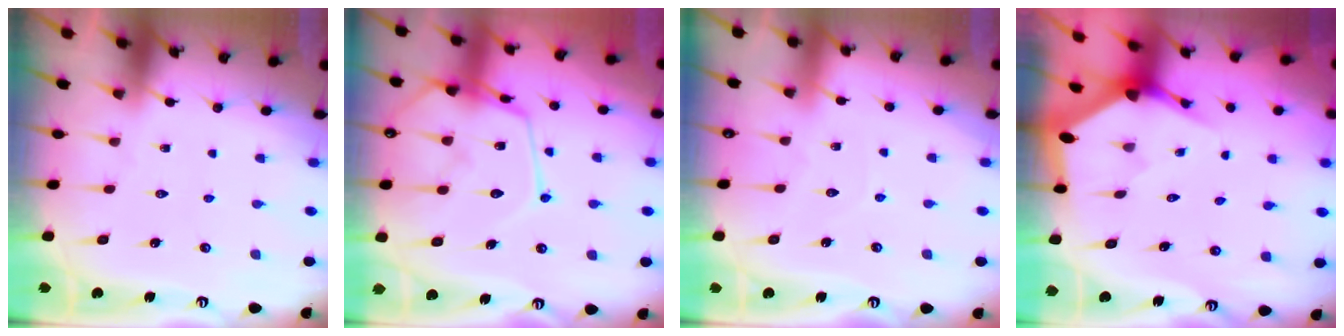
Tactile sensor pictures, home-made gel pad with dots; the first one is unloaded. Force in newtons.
{"total": 15.6, "press": 15.6, "slide": 1.5}
{"total": 2.9, "press": 2.9, "slide": 0.3}
{"total": 4.1, "press": 4.0, "slide": 0.3}